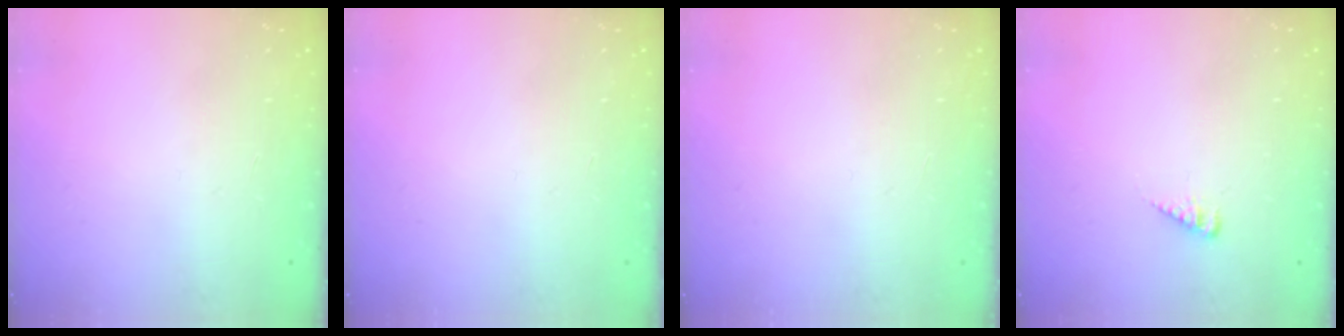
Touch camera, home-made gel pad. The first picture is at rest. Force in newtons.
{"total": 0.0}
{"total": 0.0}
{"total": 3.3, "press": 3.3, "slide": 0.5}